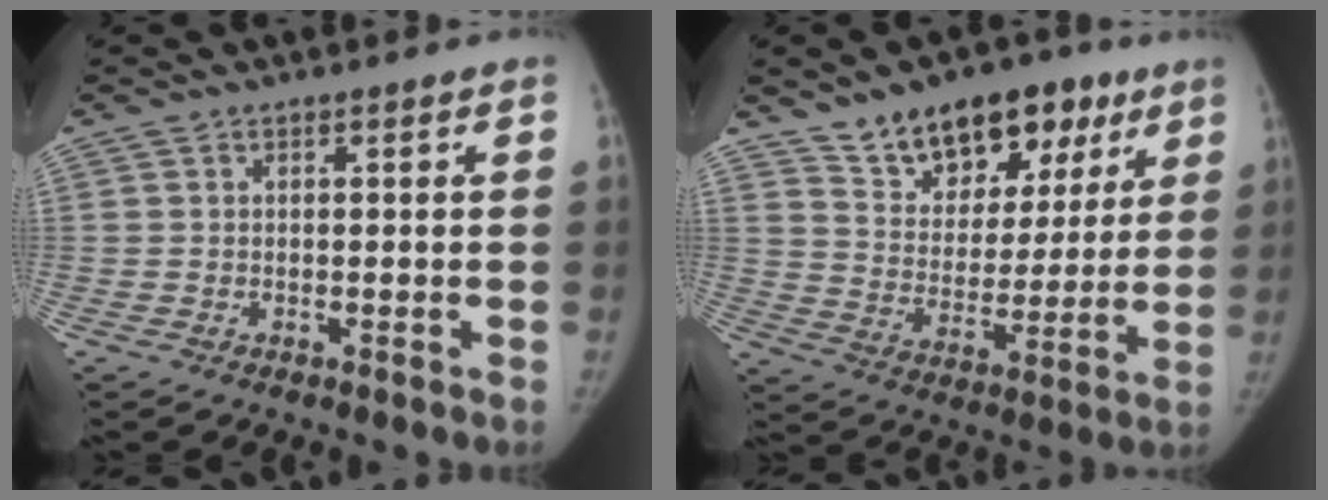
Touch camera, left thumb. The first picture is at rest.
{"total": 18.1, "force": [11.5, 10.5, 9.1], "torque": [-0.081, -0.041, 0.187]}